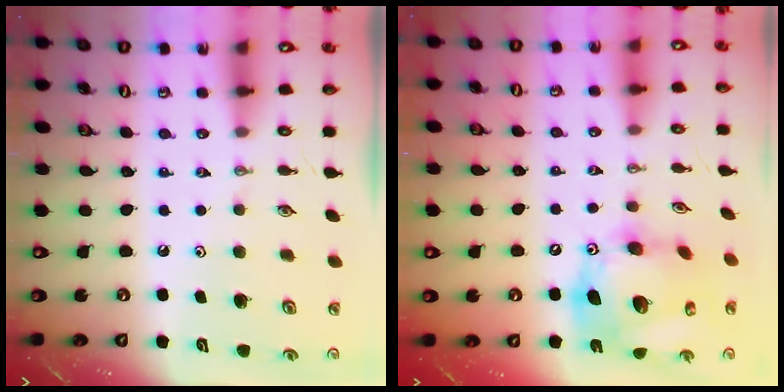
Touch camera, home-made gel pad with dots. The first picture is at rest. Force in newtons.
{"total": 19.8, "press": 19.6, "slide": 3.1}